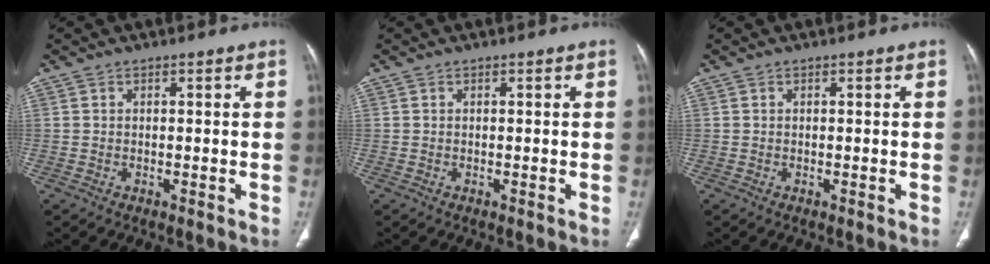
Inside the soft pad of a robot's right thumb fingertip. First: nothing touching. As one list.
[{"total": 0.0}, {"total": 0.0}]